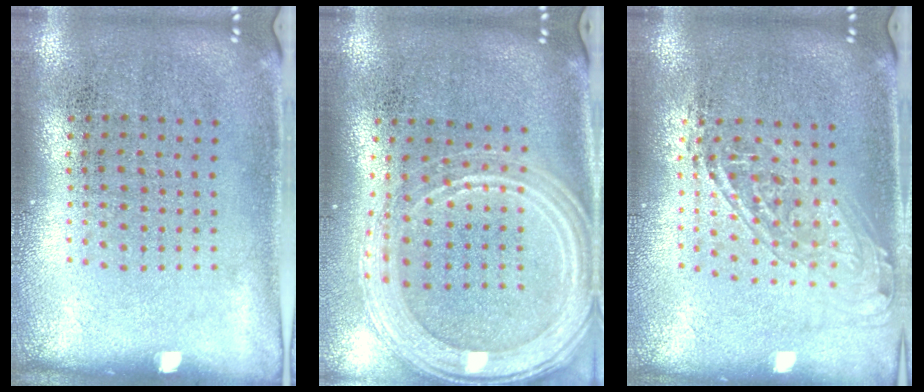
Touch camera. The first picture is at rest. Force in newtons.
{"total": 2.3, "press": 2.0, "slide": 1.1}
{"total": 1.6, "press": 1.3, "slide": 1.0}